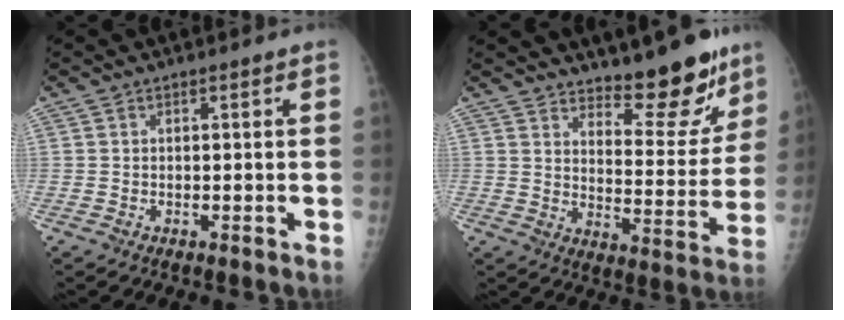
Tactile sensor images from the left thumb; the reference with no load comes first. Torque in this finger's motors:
{"motor_torque": [0.28, 0.21, -0.18, -0.22, 0.04]}